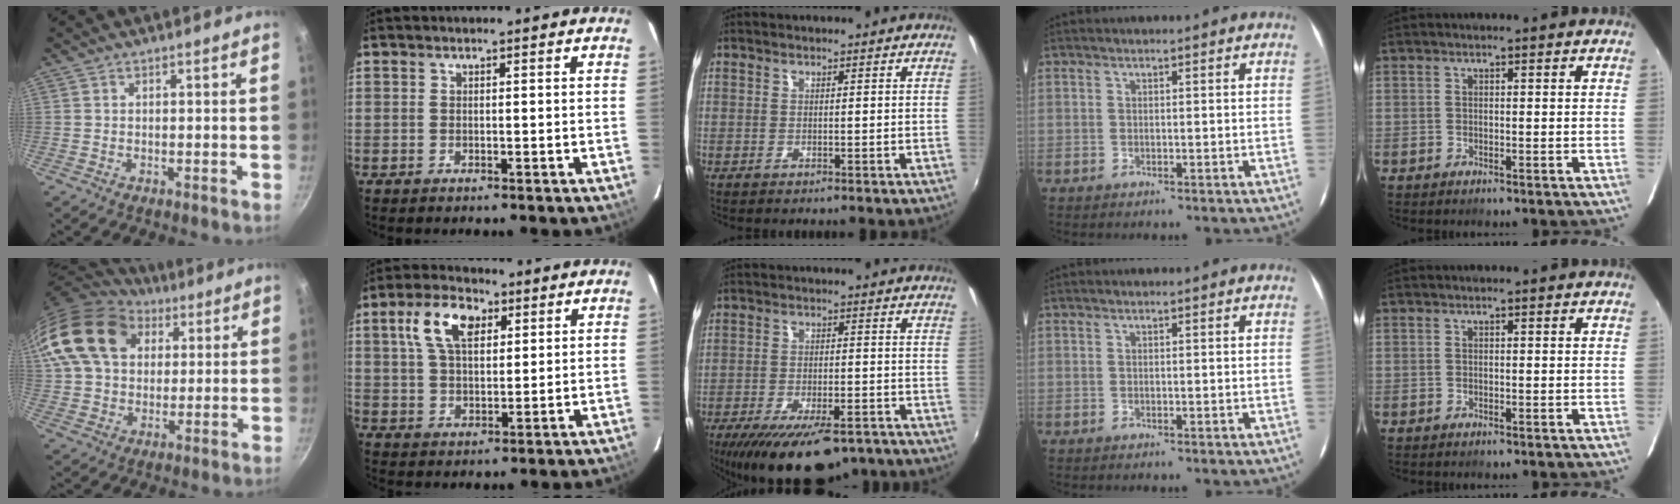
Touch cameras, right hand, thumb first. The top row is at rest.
{"thumb": {"total": 21.4, "force": [7.4, 15.5, 12.7], "torque": [-0.232, 0.012, 0.128]}, "index": {"total": 9.8, "force": [4.1, 5.3, 7.2], "torque": [-0.141, 0.026, 0.076]}, "middle": {"total": 18.0, "force": [-12.7, 6.9, 10.8], "torque": [-0.210, -0.039, -0.183]}}